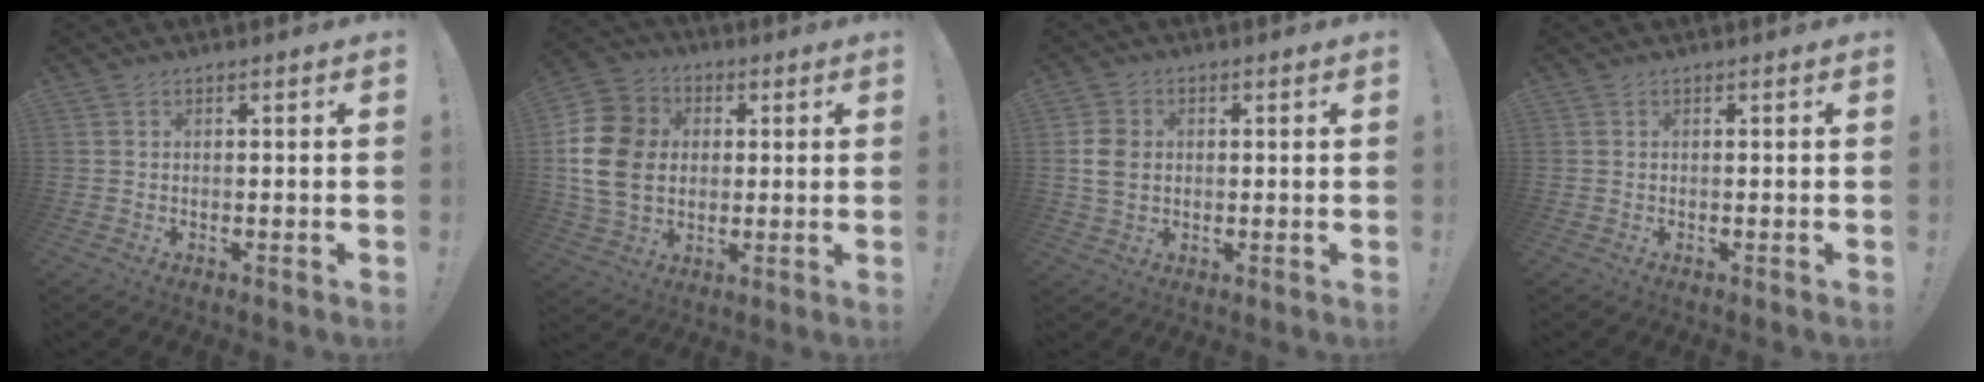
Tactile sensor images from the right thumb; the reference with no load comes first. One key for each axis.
{"total": 17.0, "fx": 1.3, "fy": 13.8, "fz": 9.8, "tx": -0.176, "ty": 0.007, "tz": 0.028}
{"total": 6.8, "fx": 0.6, "fy": 5.3, "fz": 4.2, "tx": -0.075, "ty": 0.008, "tz": 0.013}
{"total": 0.0}